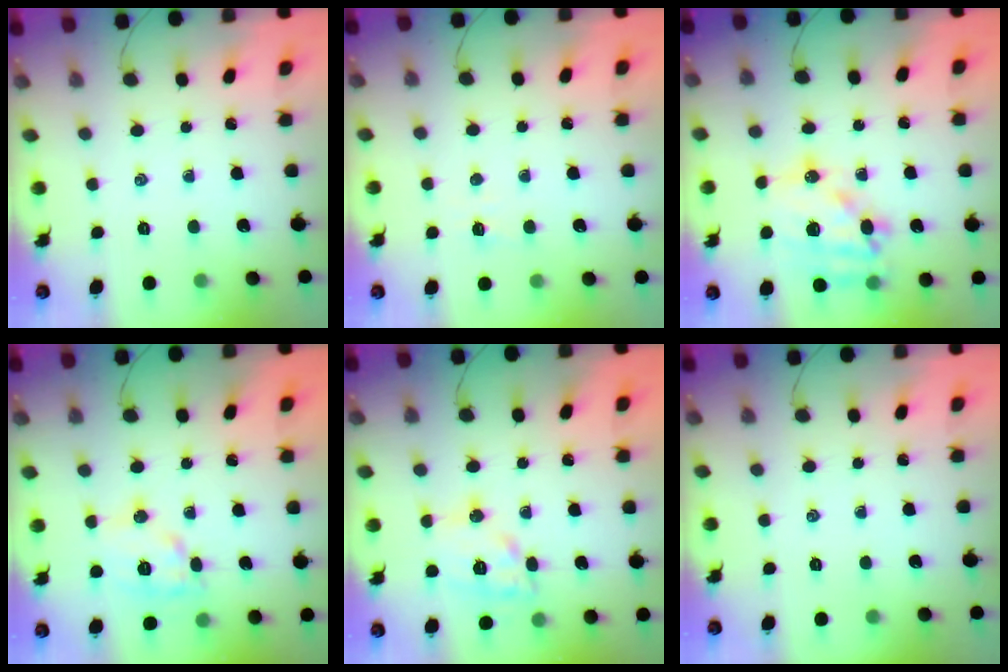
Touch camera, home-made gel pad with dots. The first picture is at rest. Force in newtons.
{"total": 1.6, "press": 1.6, "slide": 0.5}
{"total": 15.8, "press": 15.5, "slide": 3.1}
{"total": 10.8, "press": 10.7, "slide": 0.5}
{"total": 11.3, "press": 11.2, "slide": 0.9}
{"total": 0.0}